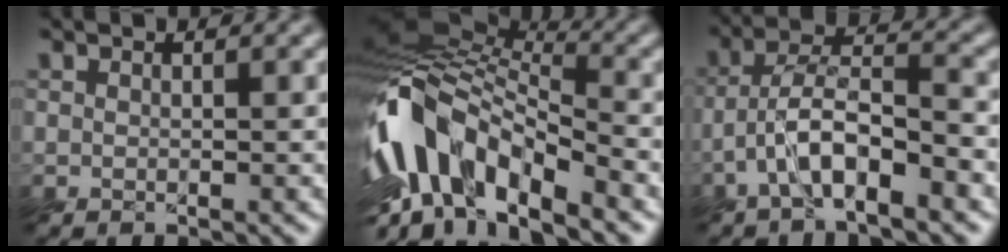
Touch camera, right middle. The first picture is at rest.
{"total": 11.9, "force": [-6.9, 5.5, 8.1], "torque": [-0.147, 0.010, -0.139]}
{"total": 6.0, "force": [-3.4, 1.8, 4.6], "torque": [-0.083, 0.009, -0.071]}